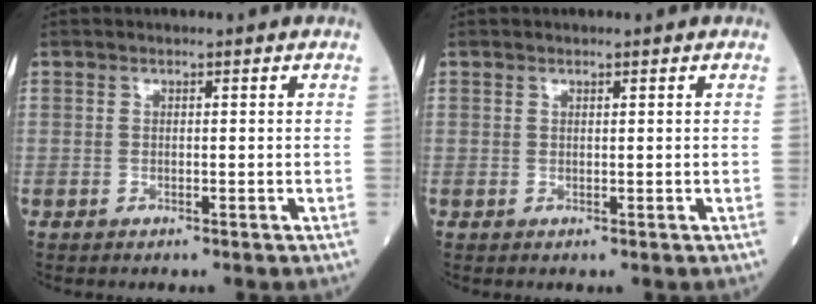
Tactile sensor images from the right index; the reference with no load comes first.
{"total": 0.0}